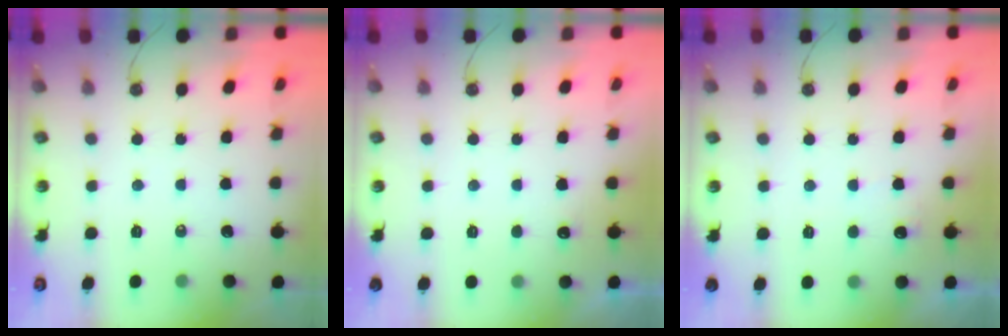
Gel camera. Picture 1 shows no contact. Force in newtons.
{"total": 2.6, "press": 2.4, "slide": 1.0}
{"total": 4.9, "press": 4.8, "slide": 1.3}